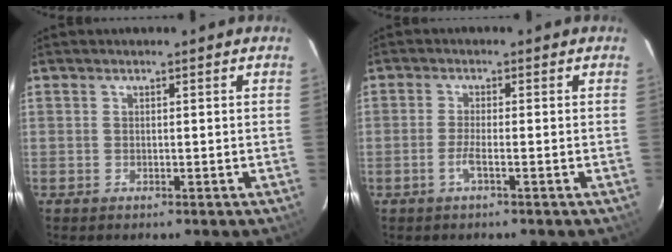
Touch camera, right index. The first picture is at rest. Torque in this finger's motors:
{"motor_torque": [-0.19, -0.06, -0.04, 0.00]}